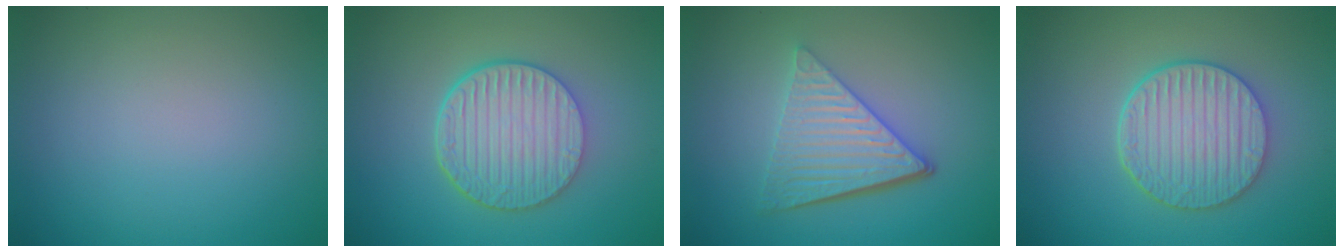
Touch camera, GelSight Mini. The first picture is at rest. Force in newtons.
{"total": 6.5, "press": 4.7, "slide": 4.4}
{"total": 5.7, "press": 3.9, "slide": 4.1}
{"total": 5.9, "press": 4.7, "slide": 3.6}